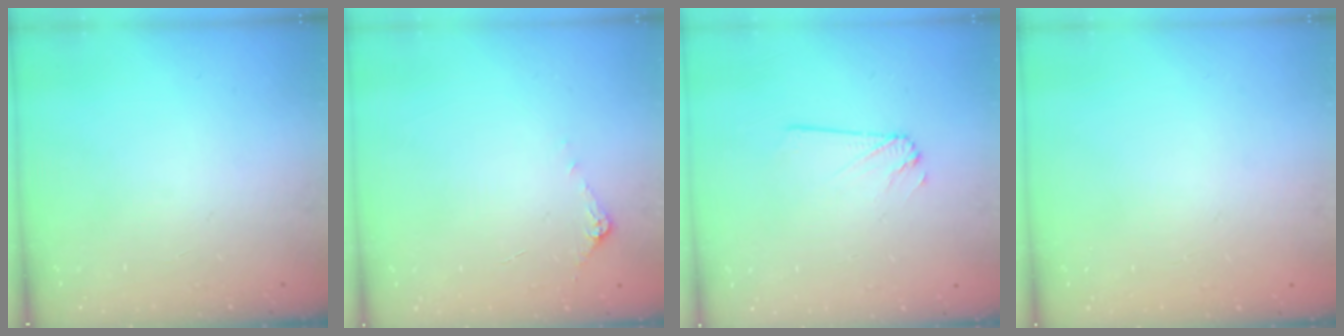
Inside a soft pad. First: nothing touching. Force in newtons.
{"total": 5.4, "press": 5.4, "slide": 0.5}
{"total": 1.8, "press": 1.8, "slide": 0.0}
{"total": 0.0}